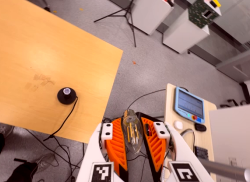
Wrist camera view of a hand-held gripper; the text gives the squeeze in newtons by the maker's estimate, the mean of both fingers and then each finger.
{"total": 12.4, "left": 12.6, "right": 12.2}